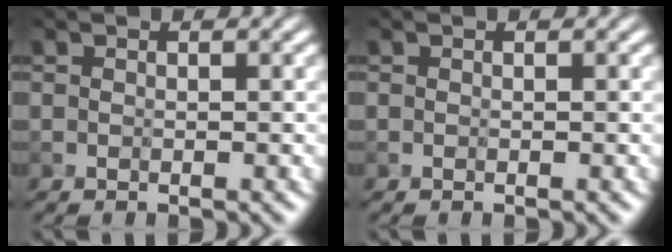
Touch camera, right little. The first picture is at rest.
{"total": 0.0}